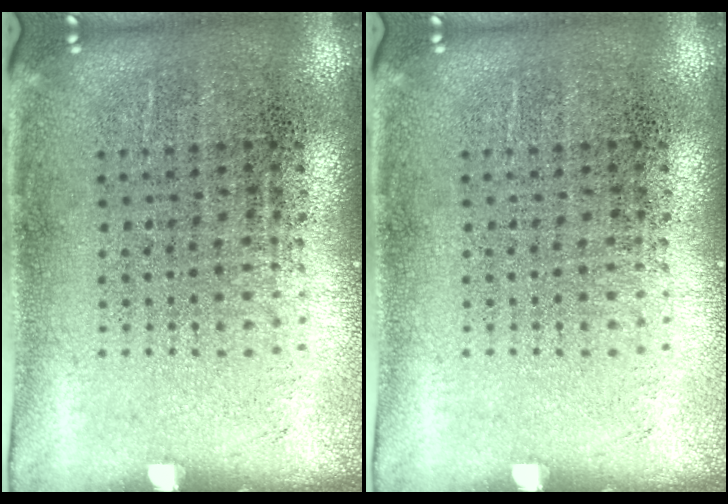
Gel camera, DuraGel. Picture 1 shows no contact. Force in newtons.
{"total": 0.0}